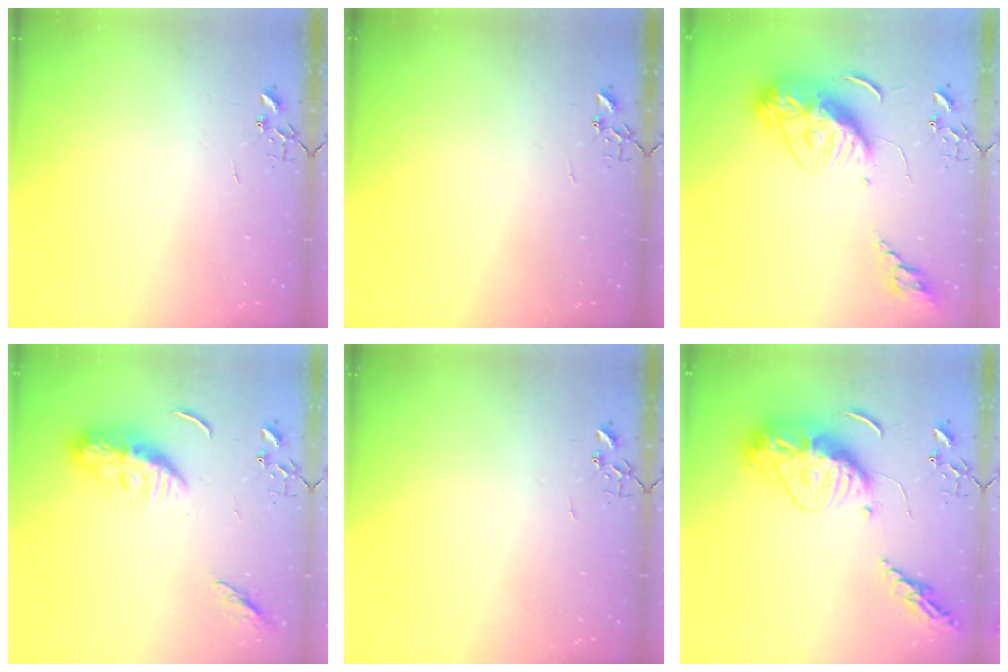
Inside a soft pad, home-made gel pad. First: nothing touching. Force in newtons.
{"total": 0.0}
{"total": 14.4, "press": 14.4, "slide": 1.3}
{"total": 11.4, "press": 11.3, "slide": 1.0}
{"total": 0.0}
{"total": 18.2, "press": 18.1, "slide": 1.5}